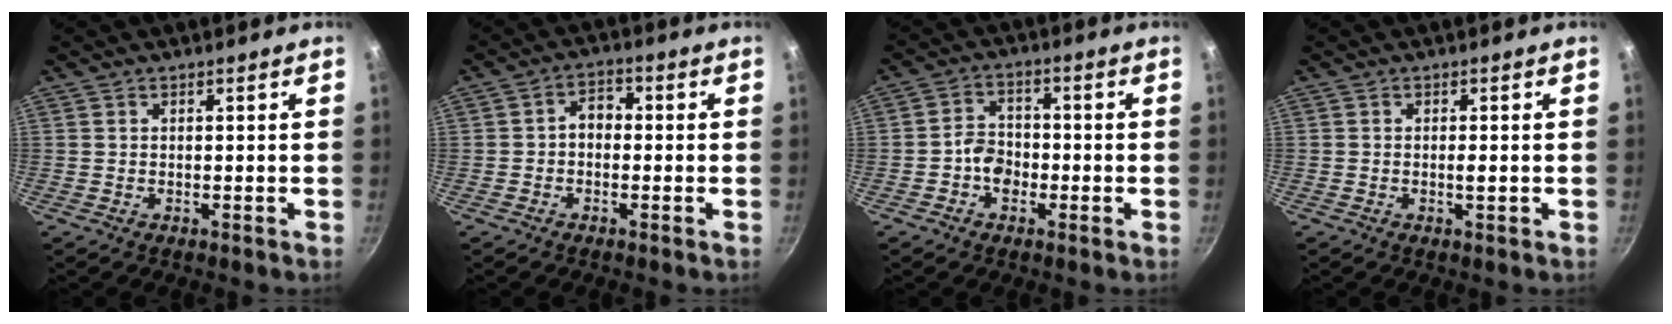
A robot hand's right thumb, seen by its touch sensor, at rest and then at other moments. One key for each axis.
{"total": 3.8, "fx": -0.5, "fy": 2.9, "fz": 2.5, "tx": -0.025, "ty": 0.017, "tz": -0.019}
{"total": 5.1, "fx": -1.7, "fy": 3.9, "fz": 2.8, "tx": -0.026, "ty": 0.022, "tz": -0.037}
{"total": 1.4, "fx": -0.2, "fy": 0.4, "fz": 1.3, "tx": -0.026, "ty": 0.002, "tz": -0.006}